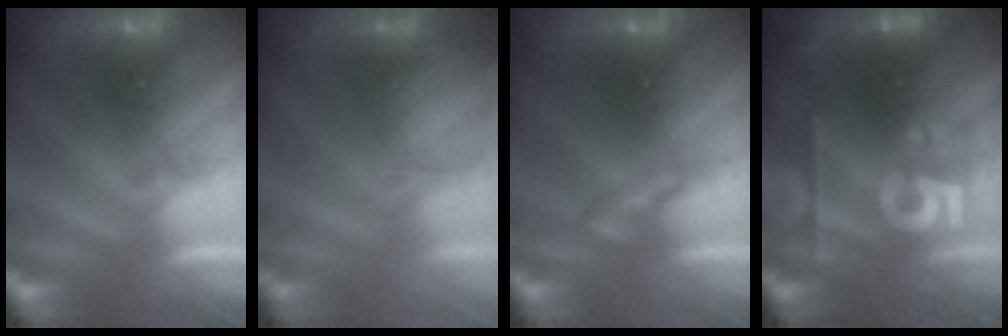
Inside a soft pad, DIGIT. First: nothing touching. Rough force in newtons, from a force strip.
{"total": 2.2}
{"total": 2.1}
{"total": 2.4}